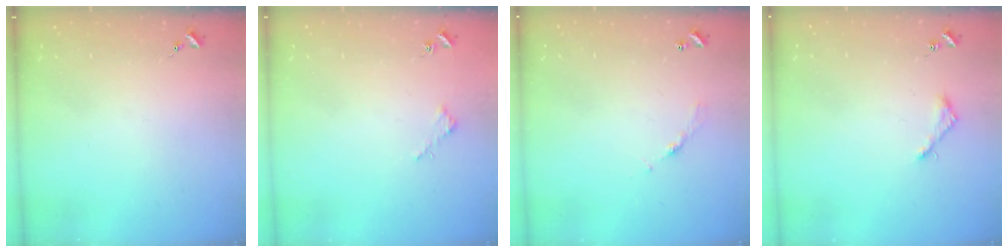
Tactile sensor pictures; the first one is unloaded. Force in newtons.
{"total": 1.9, "press": 1.9, "slide": 0.2}
{"total": 5.1, "press": 5.1, "slide": 0.5}
{"total": 4.3, "press": 4.2, "slide": 0.2}